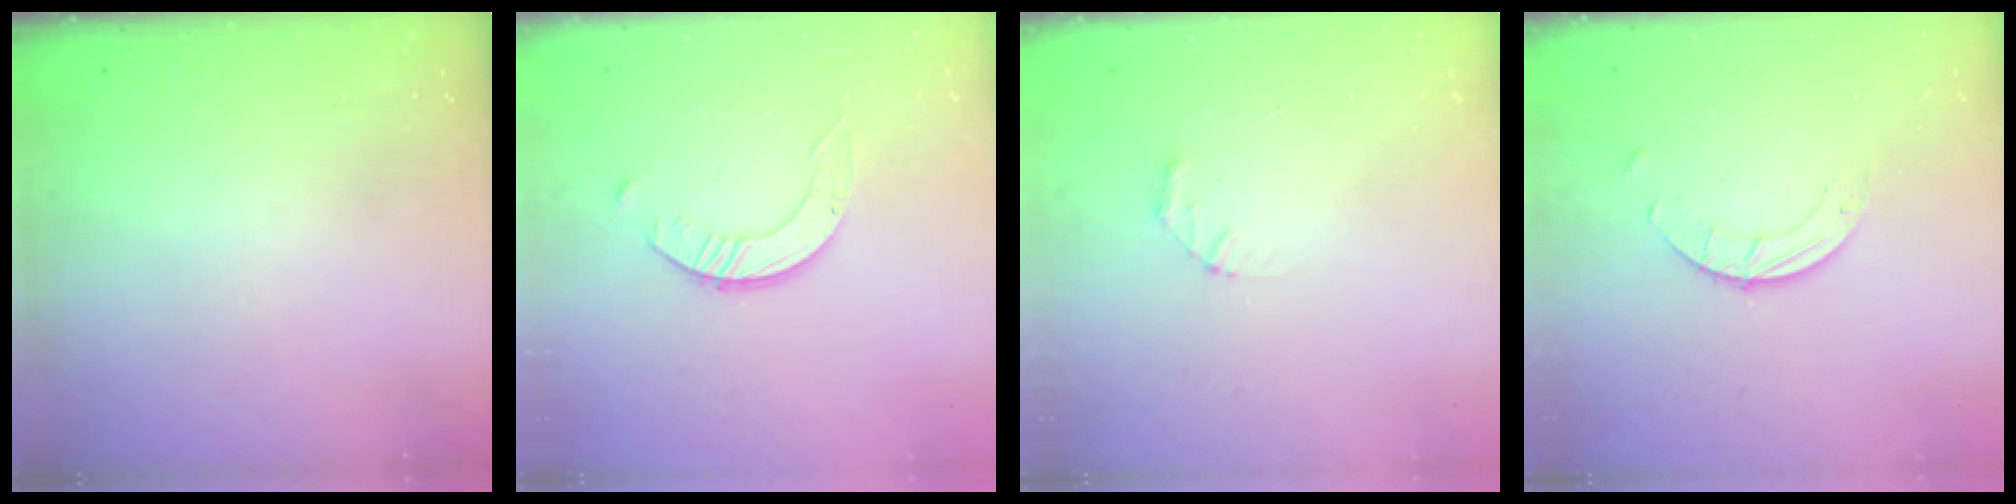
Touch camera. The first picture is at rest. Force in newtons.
{"total": 2.9, "press": 2.9, "slide": 0.2}
{"total": 1.9, "press": 1.9, "slide": 0.2}
{"total": 2.6, "press": 2.6, "slide": 0.3}